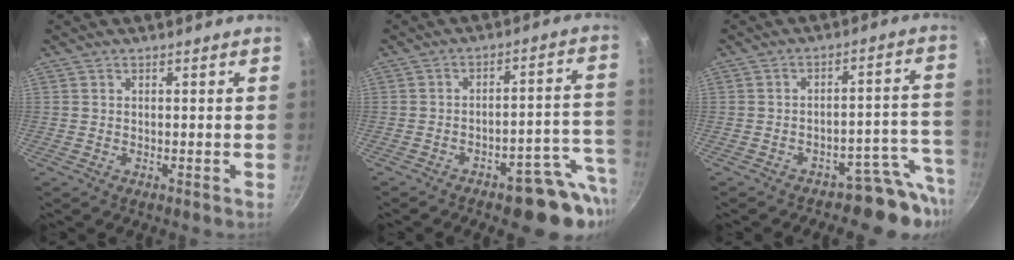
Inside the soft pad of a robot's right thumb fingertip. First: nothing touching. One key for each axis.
{"total": 13.2, "fx": -7.2, "fy": 5.4, "fz": 9.7, "tx": -0.069, "ty": 0.062, "tz": -0.092}
{"total": 8.6, "fx": -6.8, "fy": 4.0, "fz": 3.5, "tx": 0.019, "ty": 0.079, "tz": -0.096}